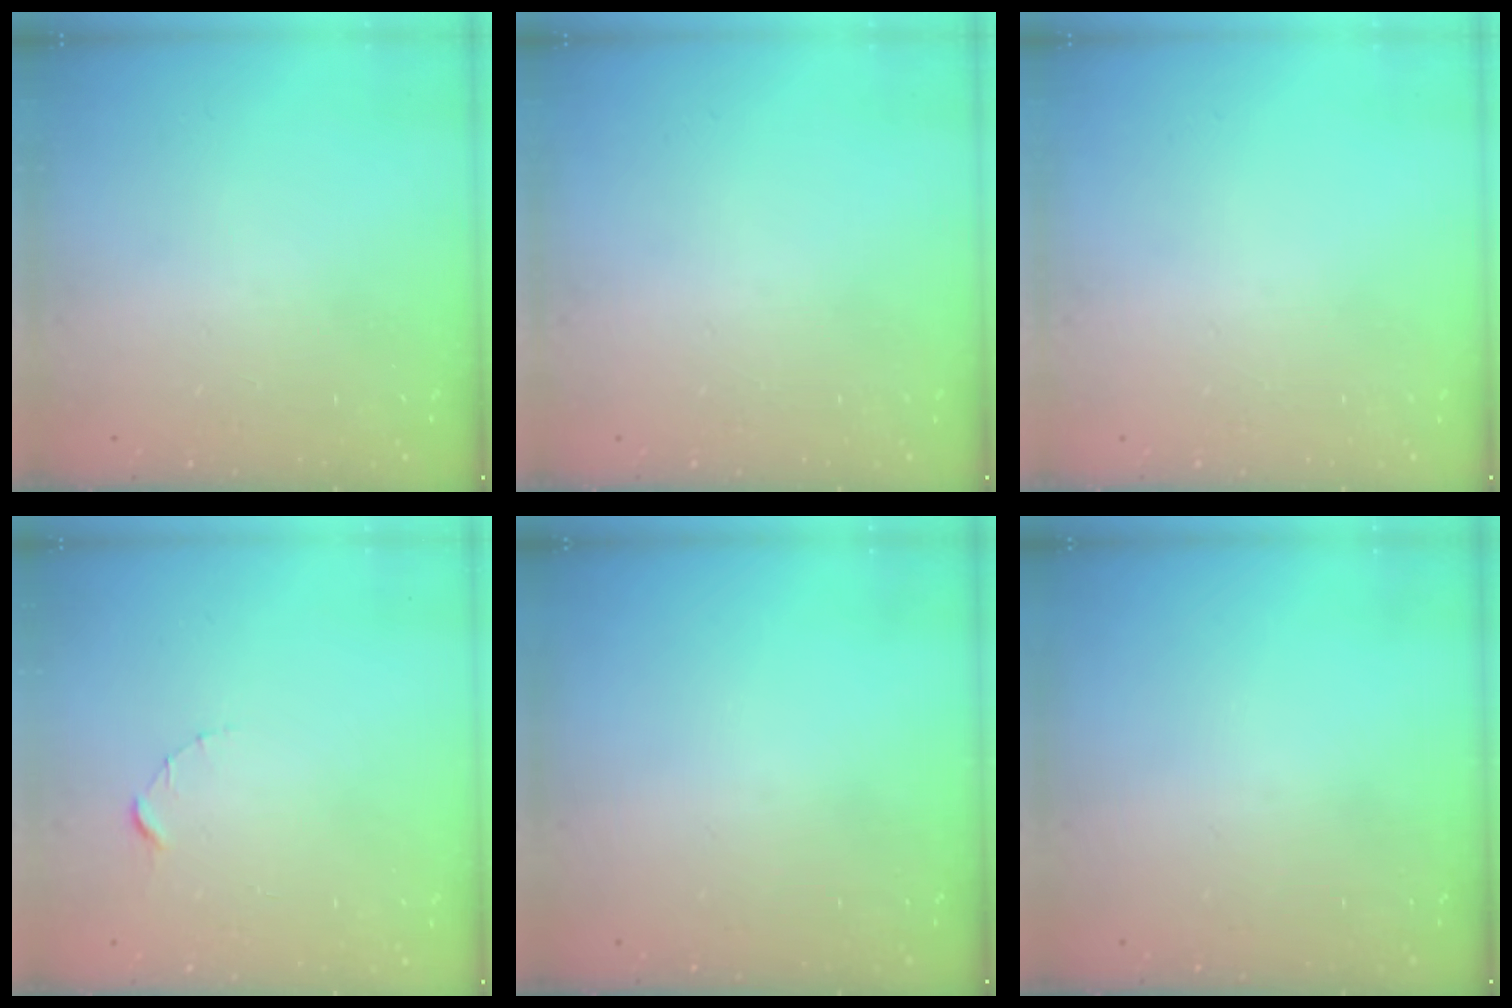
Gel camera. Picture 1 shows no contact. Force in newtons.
{"total": 0.0}
{"total": 0.0}
{"total": 1.5, "press": 1.5, "slide": 0.2}
{"total": 0.0}
{"total": 0.0}